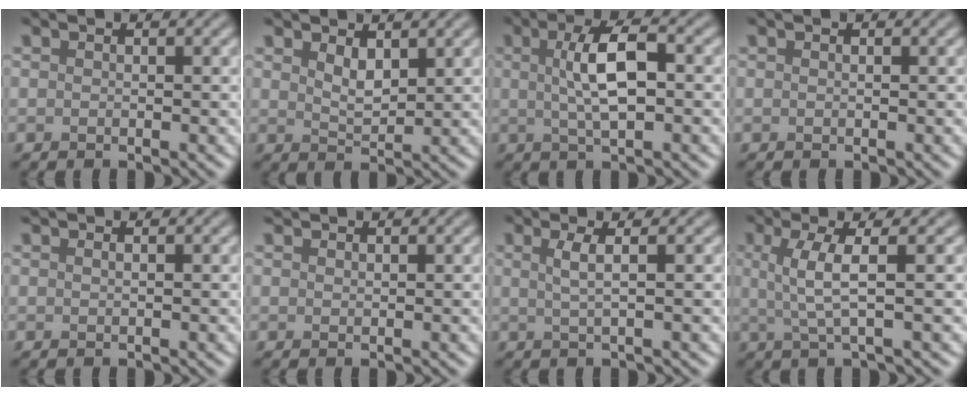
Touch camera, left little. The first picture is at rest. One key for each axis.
{"total": 2.1, "fx": 1.3, "fy": 0.9, "fz": 1.4, "tx": -0.029, "ty": -0.004, "tz": 0.029}
{"total": 4.9, "fx": 0.6, "fy": 1.5, "fz": 4.7, "tx": -0.089, "ty": 0.010, "tz": 0.009}
{"total": 0.0}
{"total": 0.5, "fx": 0.3, "fy": 0.2, "fz": 0.4, "tx": -0.006, "ty": 0.003, "tz": 0.005}
{"total": 0.7, "fx": 0.7, "fy": 0.2, "fz": 0.1, "tx": -0.003, "ty": 0.001, "tz": 0.015}
{"total": 2.2, "fx": 0.5, "fy": 0.6, "fz": 2.1, "tx": -0.034, "ty": 0.001, "tz": 0.005}
{"total": 3.7, "fx": 0.6, "fy": 0.7, "fz": 3.6, "tx": -0.069, "ty": 0.002, "tz": 0.013}